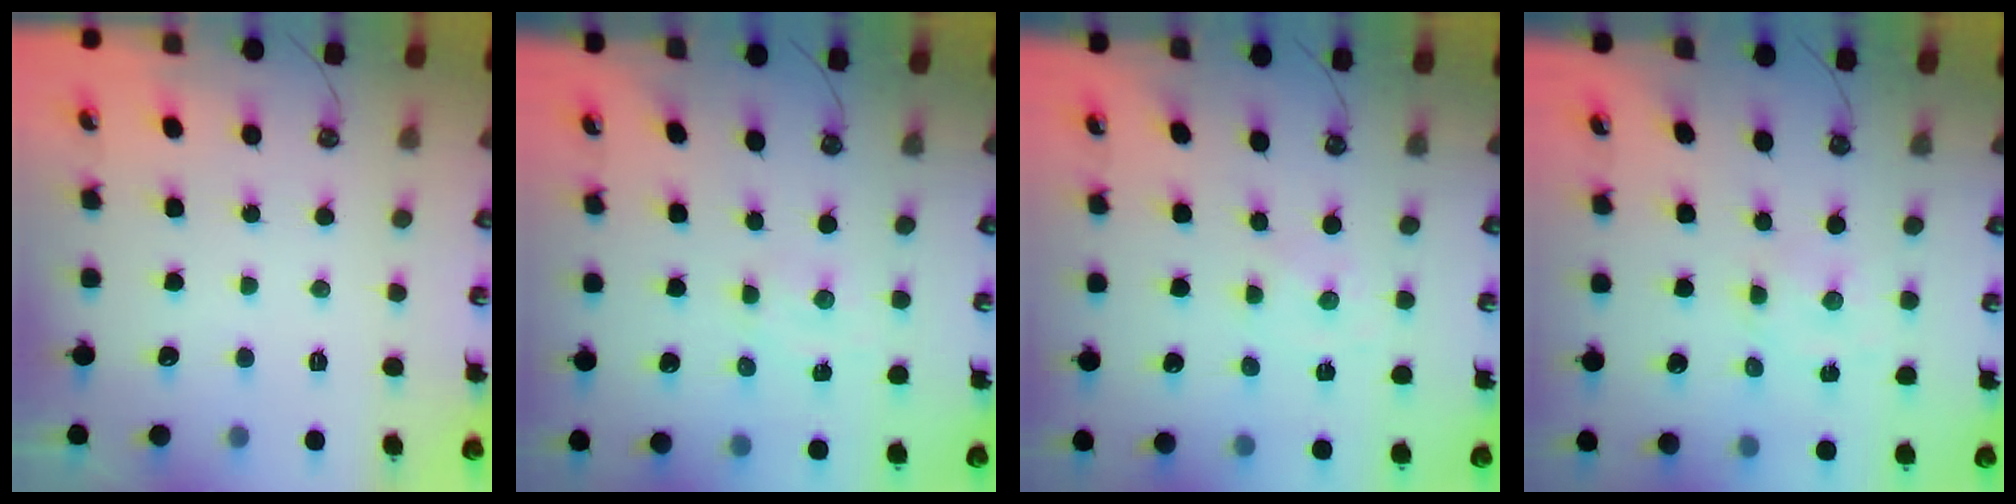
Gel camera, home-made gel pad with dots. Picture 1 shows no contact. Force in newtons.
{"total": 1.9, "press": 1.9, "slide": 0.3}
{"total": 0.0}
{"total": 1.8, "press": 1.8, "slide": 0.0}